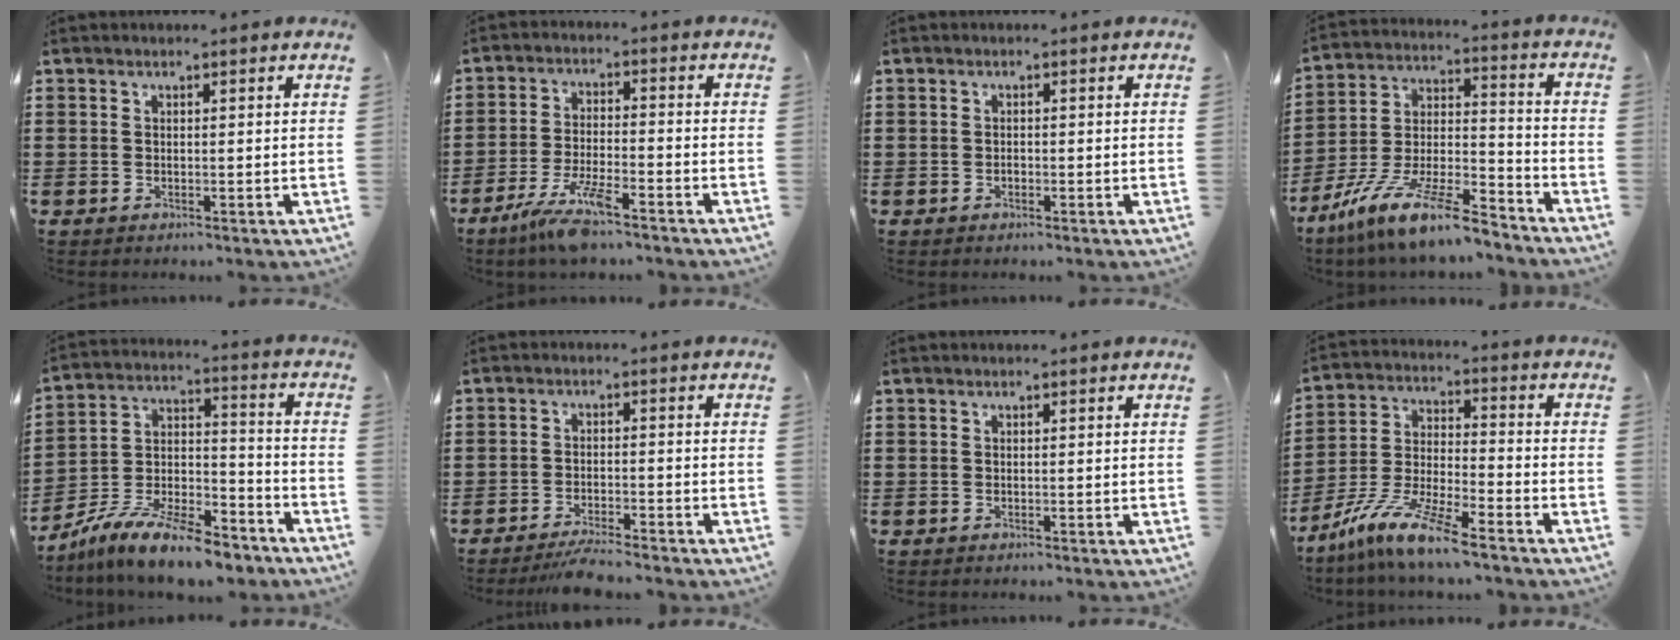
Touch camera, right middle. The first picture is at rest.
{"total": 7.5, "force": [-5.4, 0.9, 5.2], "torque": [-0.113, -0.013, -0.104]}
{"total": 0.8, "force": [-0.5, 0.5, 0.4], "torque": [-0.008, 0.000, -0.010]}
{"total": 13.0, "force": [-10.9, 1.3, 6.9], "torque": [-0.128, 0.024, -0.210]}
{"total": 11.5, "force": [-9.9, 2.3, 5.4], "torque": [-0.096, 0.027, -0.194]}
{"total": 4.0, "force": [-3.9, 0.2, 0.9], "torque": [-0.016, 0.000, -0.078]}
{"total": 0.0}
{"total": 10.7, "force": [-9.0, 0.4, 5.9], "torque": [-0.130, 0.002, -0.183]}